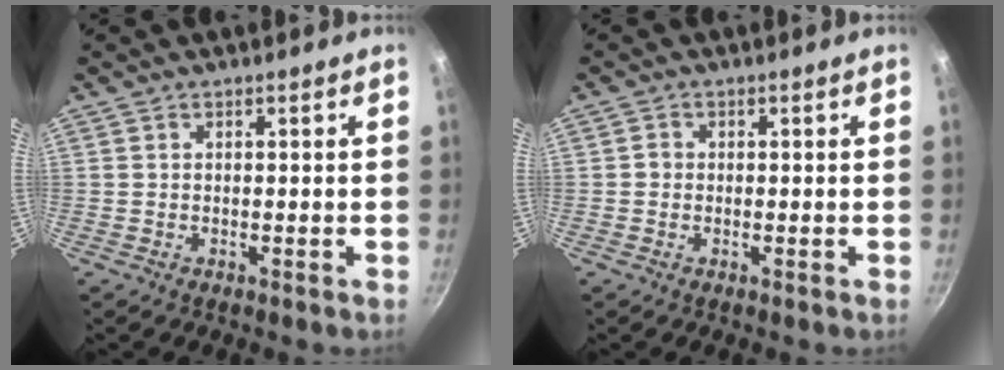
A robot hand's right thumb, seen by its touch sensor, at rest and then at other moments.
{"total": 1.1, "force": [-0.1, 1.0, 0.4], "torque": [-0.002, 0.003, -0.003]}